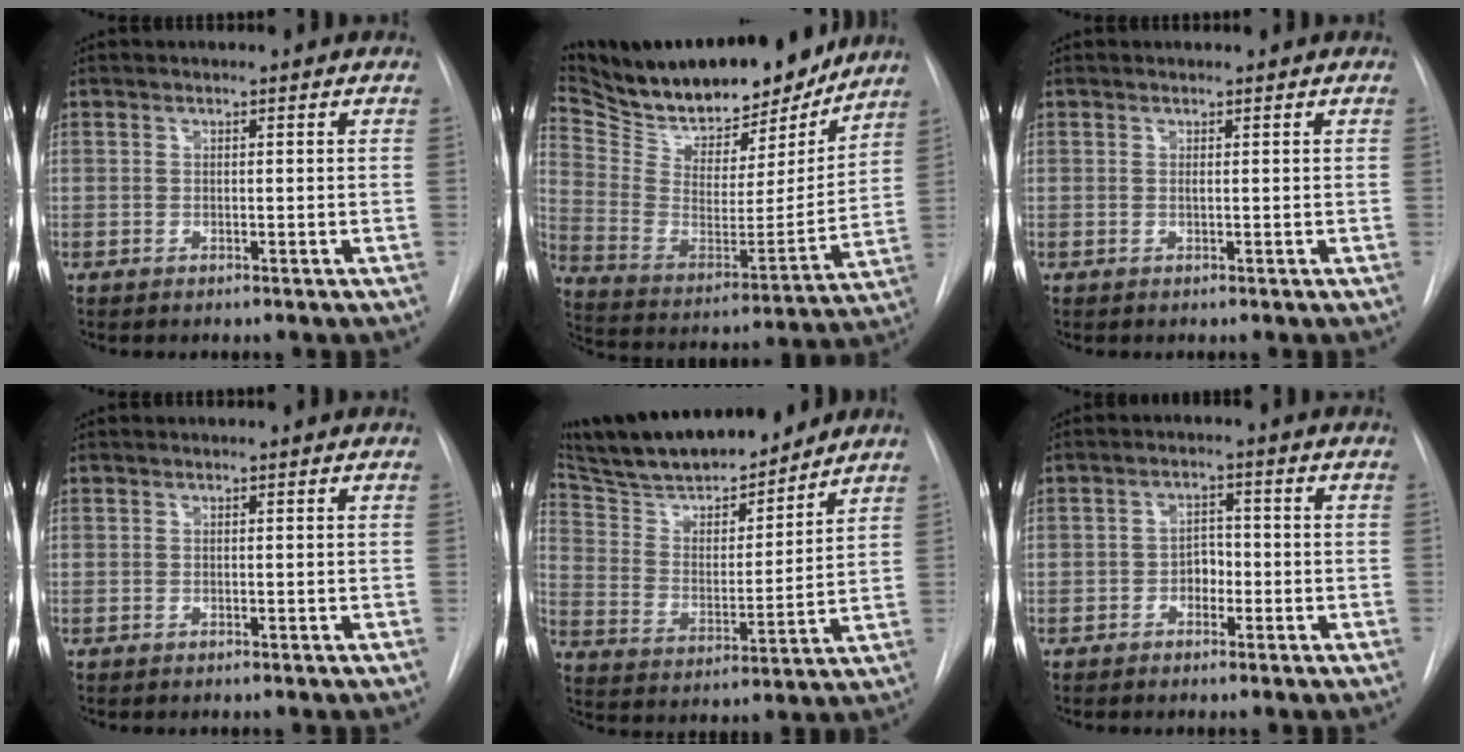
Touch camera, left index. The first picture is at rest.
{"total": 25.1, "force": [21.6, 7.7, 10.1], "torque": [-0.197, -0.016, 0.334]}
{"total": 0.0}
{"total": 0.0}
{"total": 19.4, "force": [17.0, 3.8, 8.7], "torque": [-0.149, 0.008, 0.284]}
{"total": 2.7, "force": [-1.1, 1.9, 1.7], "torque": [-0.021, 0.006, -0.022]}